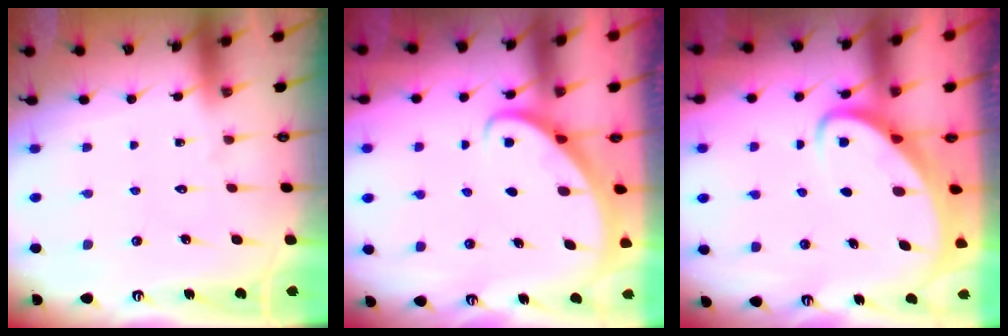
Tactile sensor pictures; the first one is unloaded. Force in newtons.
{"total": 2.7, "press": 2.7, "slide": 0.2}
{"total": 3.3, "press": 3.2, "slide": 0.4}